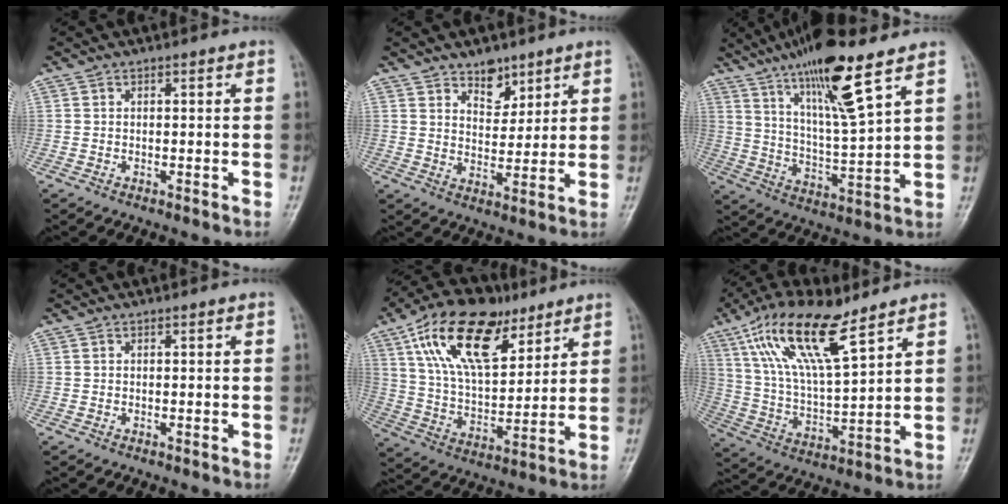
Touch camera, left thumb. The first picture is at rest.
{"total": 5.3, "force": [3.8, 3.2, 2.0], "torque": [0.000, -0.027, 0.063]}
{"total": 16.1, "force": [10.0, 2.3, 12.4], "torque": [-0.214, -0.050, 0.182]}
{"total": 0.0}
{"total": 20.5, "force": [11.0, 10.5, 13.9], "torque": [-0.214, -0.031, 0.199]}
{"total": 17.2, "force": [10.2, 5.1, 12.8], "torque": [-0.239, -0.031, 0.202]}